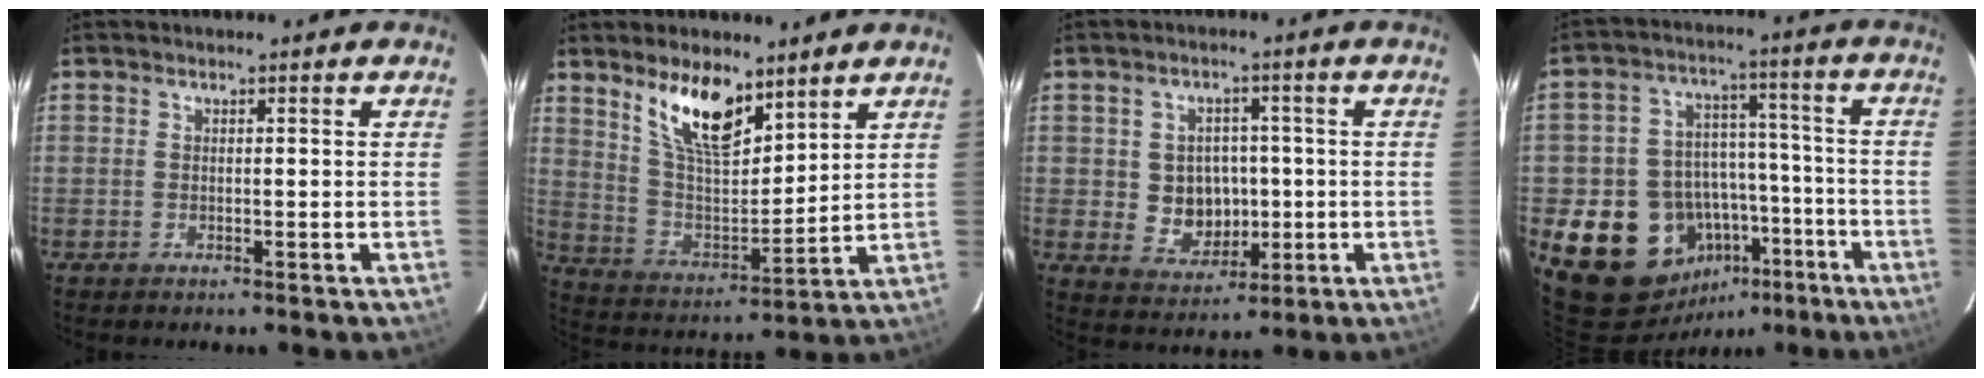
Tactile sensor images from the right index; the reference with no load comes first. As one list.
[{"total": 13.3, "force": [8.9, 5.0, 8.5], "torque": [-0.154, -0.004, 0.176]}, {"total": 7.7, "force": [-0.4, 7.0, 3.2], "torque": [-0.076, 0.010, 0.010]}, {"total": 16.4, "force": [-7.9, 13.0, 6.1], "torque": [-0.130, 0.045, -0.091]}]